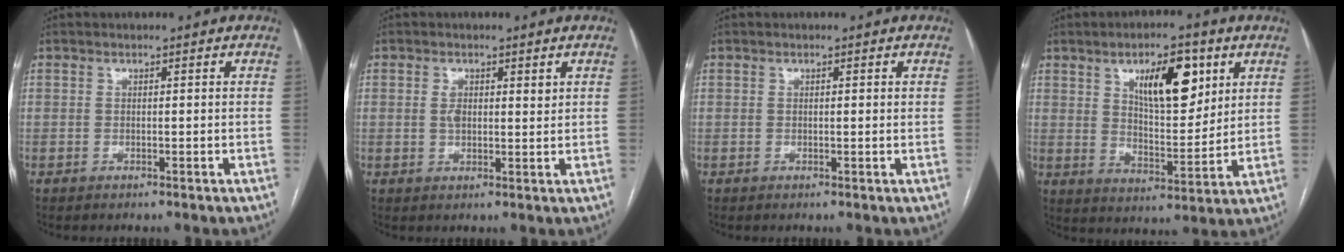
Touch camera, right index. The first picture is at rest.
{"total": 2.9, "force": [1.1, 1.5, 2.2], "torque": [-0.038, 0.006, 0.019]}
{"total": 0.6, "force": [0.3, 0.1, 0.5], "torque": [-0.010, 0.000, 0.003]}
{"total": 11.8, "force": [5.4, 4.3, 9.6], "torque": [-0.156, 0.005, 0.094]}